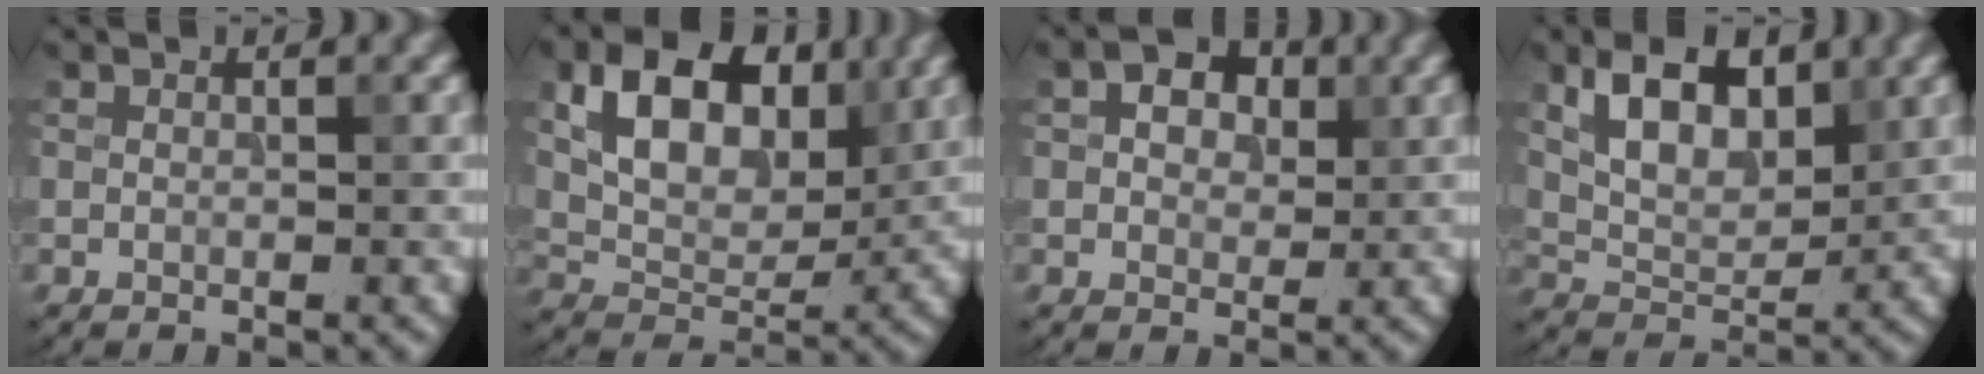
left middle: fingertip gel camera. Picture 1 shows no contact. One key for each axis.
{"total": 8.3, "fx": 2.7, "fy": 5.4, "fz": 5.7, "tx": -0.098, "ty": -0.005, "tz": 0.047}
{"total": 3.6, "fx": 1.2, "fy": 2.5, "fz": 2.4, "tx": -0.036, "ty": 0.004, "tz": 0.012}
{"total": 6.1, "fx": 2.6, "fy": 3.5, "fz": 4.3, "tx": -0.081, "ty": -0.003, "tz": 0.043}